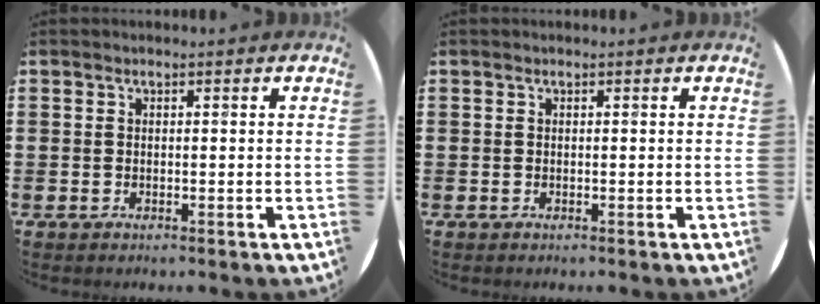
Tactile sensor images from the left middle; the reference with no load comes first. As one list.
[{"total": 0.0}]